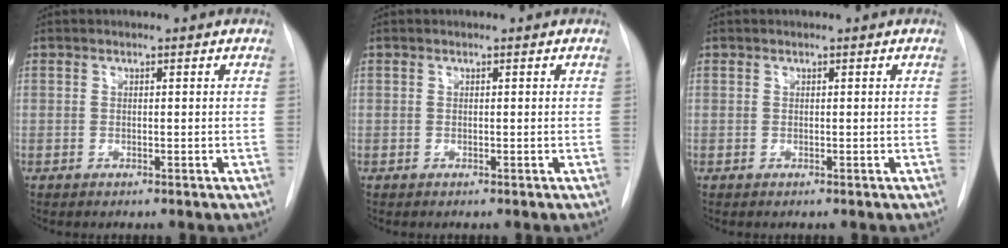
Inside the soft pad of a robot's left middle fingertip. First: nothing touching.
{"total": 0.0}
{"total": 0.0}